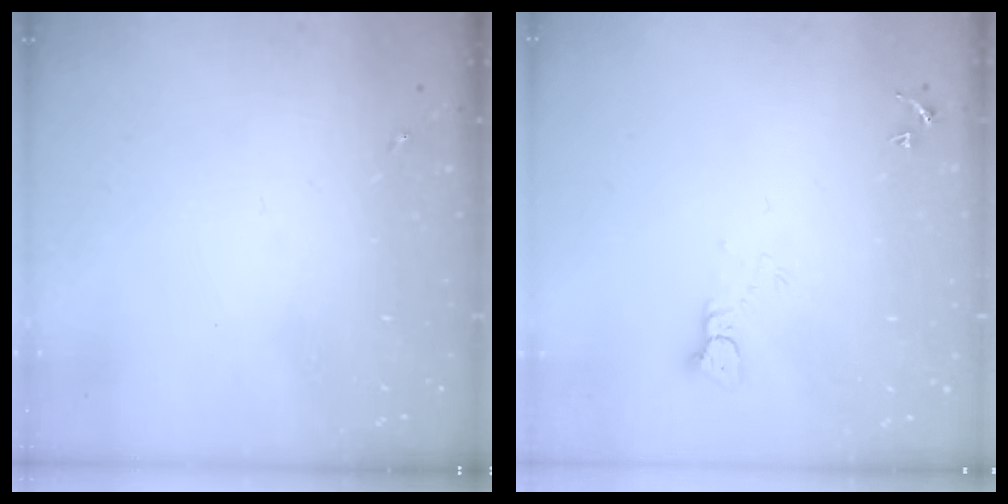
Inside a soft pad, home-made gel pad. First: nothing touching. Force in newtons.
{"total": 3.1, "press": 3.1, "slide": 0.1}